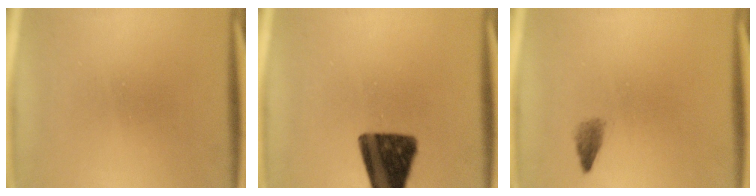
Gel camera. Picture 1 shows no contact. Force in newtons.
{"total": 14.5}
{"total": 1.5}